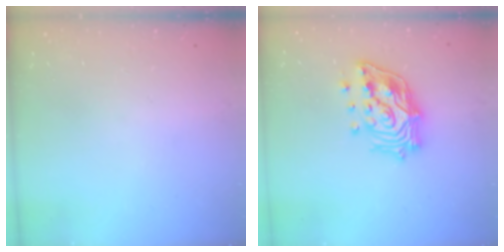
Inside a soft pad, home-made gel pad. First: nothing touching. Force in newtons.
{"total": 17.6, "press": 17.4, "slide": 2.6}